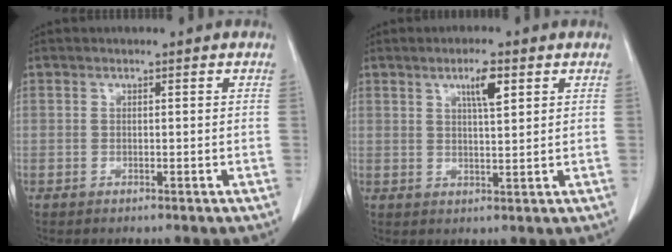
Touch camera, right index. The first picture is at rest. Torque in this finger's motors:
{"motor_torque": [0.35, 0.32, 0.03, 0.04]}